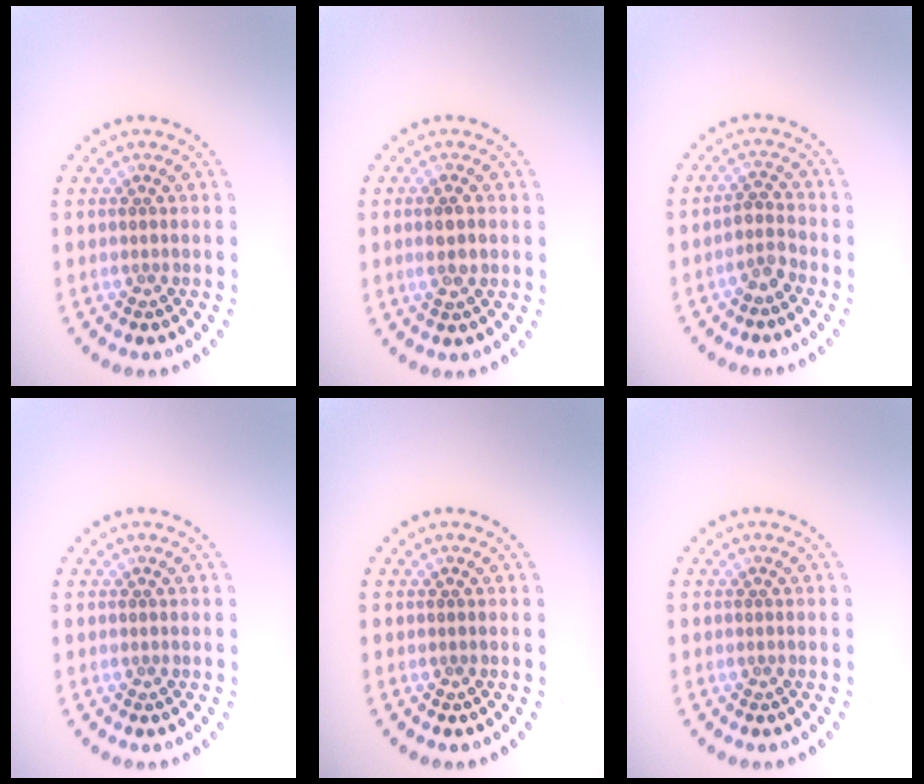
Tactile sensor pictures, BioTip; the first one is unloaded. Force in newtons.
{"total": 2.0, "press": 1.9, "slide": 0.6}
{"total": 1.9, "press": 1.4, "slide": 1.3}
{"total": 0.0}
{"total": 0.0}
{"total": 0.0}